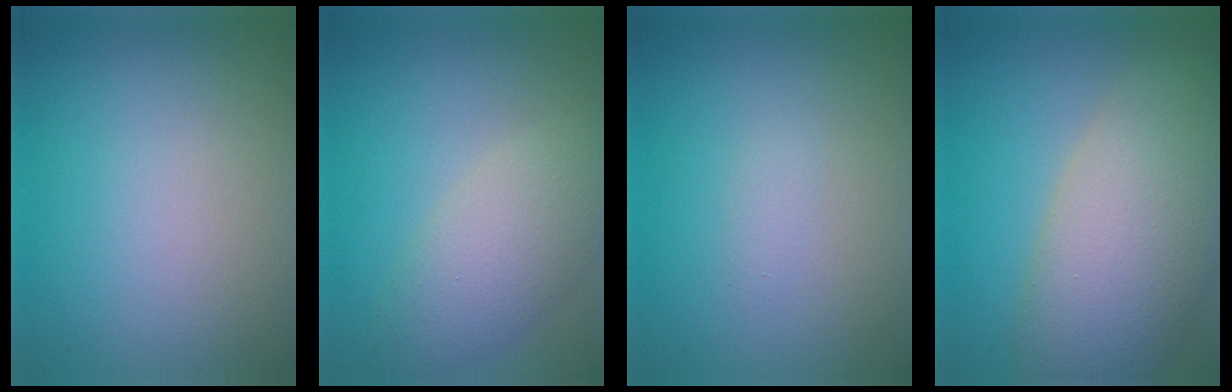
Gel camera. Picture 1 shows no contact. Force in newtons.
{"total": 5.0, "press": 5.0, "slide": 0.4}
{"total": 0.8, "press": 0.8, "slide": 0.0}
{"total": 10.3, "press": 10.3, "slide": 0.8}